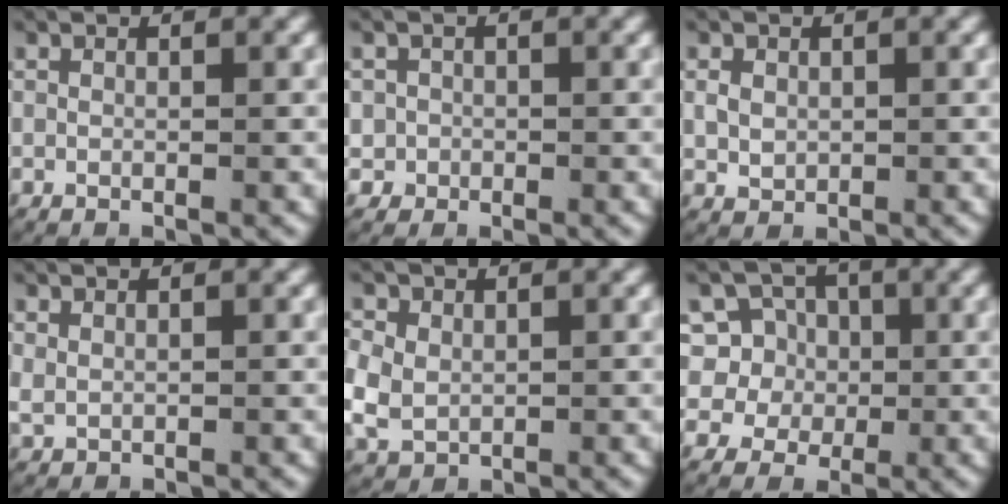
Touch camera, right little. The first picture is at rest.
{"total": 3.8, "force": [-1.0, 3.7, 0.4], "torque": [-0.018, -0.010, -0.019]}
{"total": 1.7, "force": [0.2, 1.4, 0.9], "torque": [-0.023, -0.005, 0.012]}
{"total": 1.3, "force": [0.5, 1.1, 0.5], "torque": [-0.019, -0.004, 0.016]}
{"total": 5.5, "force": [-0.3, 5.1, 2.2], "torque": [-0.074, -0.016, 0.004]}
{"total": 9.9, "force": [-0.8, 9.6, 2.7], "torque": [-0.102, -0.040, -0.013]}